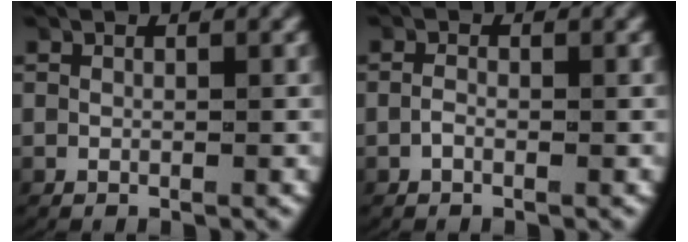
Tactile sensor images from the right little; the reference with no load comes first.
{"total": 0.7, "force": [-0.6, 0.3, 0.4], "torque": [-0.014, -0.003, -0.011]}